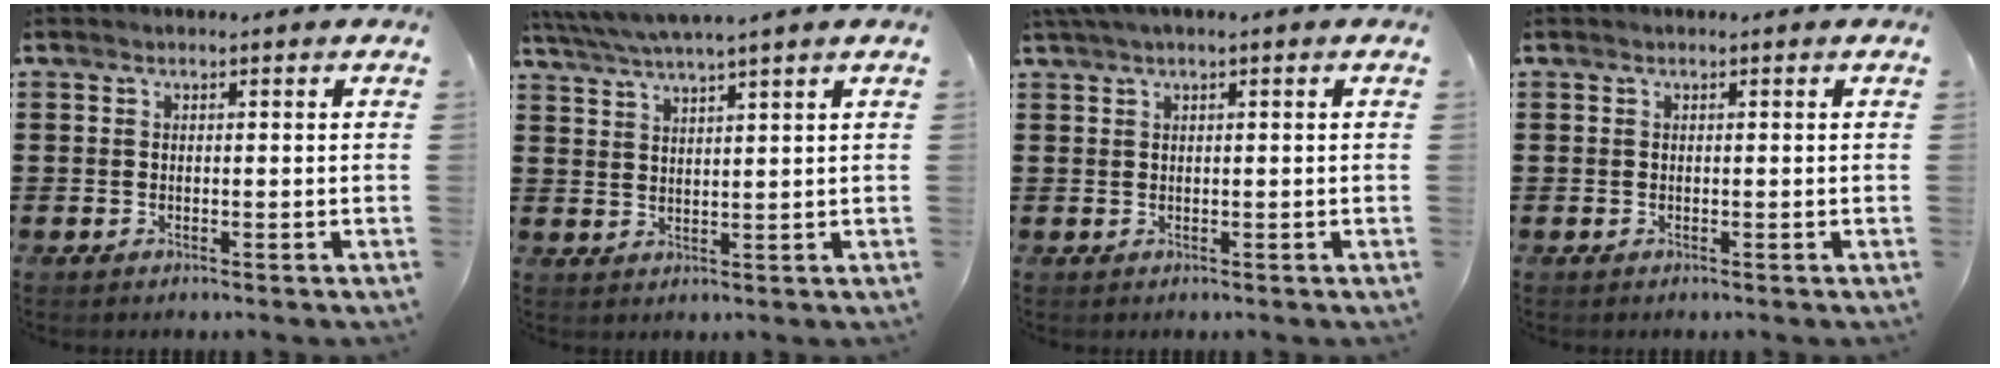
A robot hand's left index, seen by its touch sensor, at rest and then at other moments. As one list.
[{"total": 4.0, "force": [3.4, -0.7, 1.8], "torque": [-0.046, -0.013, 0.061]}, {"total": 1.2, "force": [0.4, 0.0, 1.2], "torque": [-0.020, -0.002, 0.009]}, {"total": 0.0}]